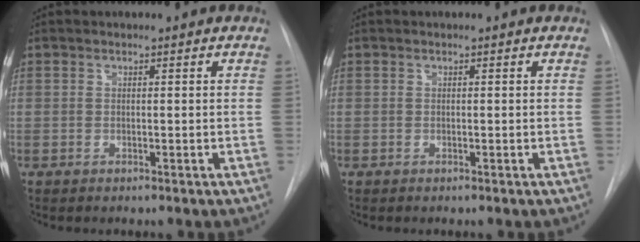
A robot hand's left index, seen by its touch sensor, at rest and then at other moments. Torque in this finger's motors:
{"motor_torque": [-0.05, 0.10, 0.00, 0.00]}